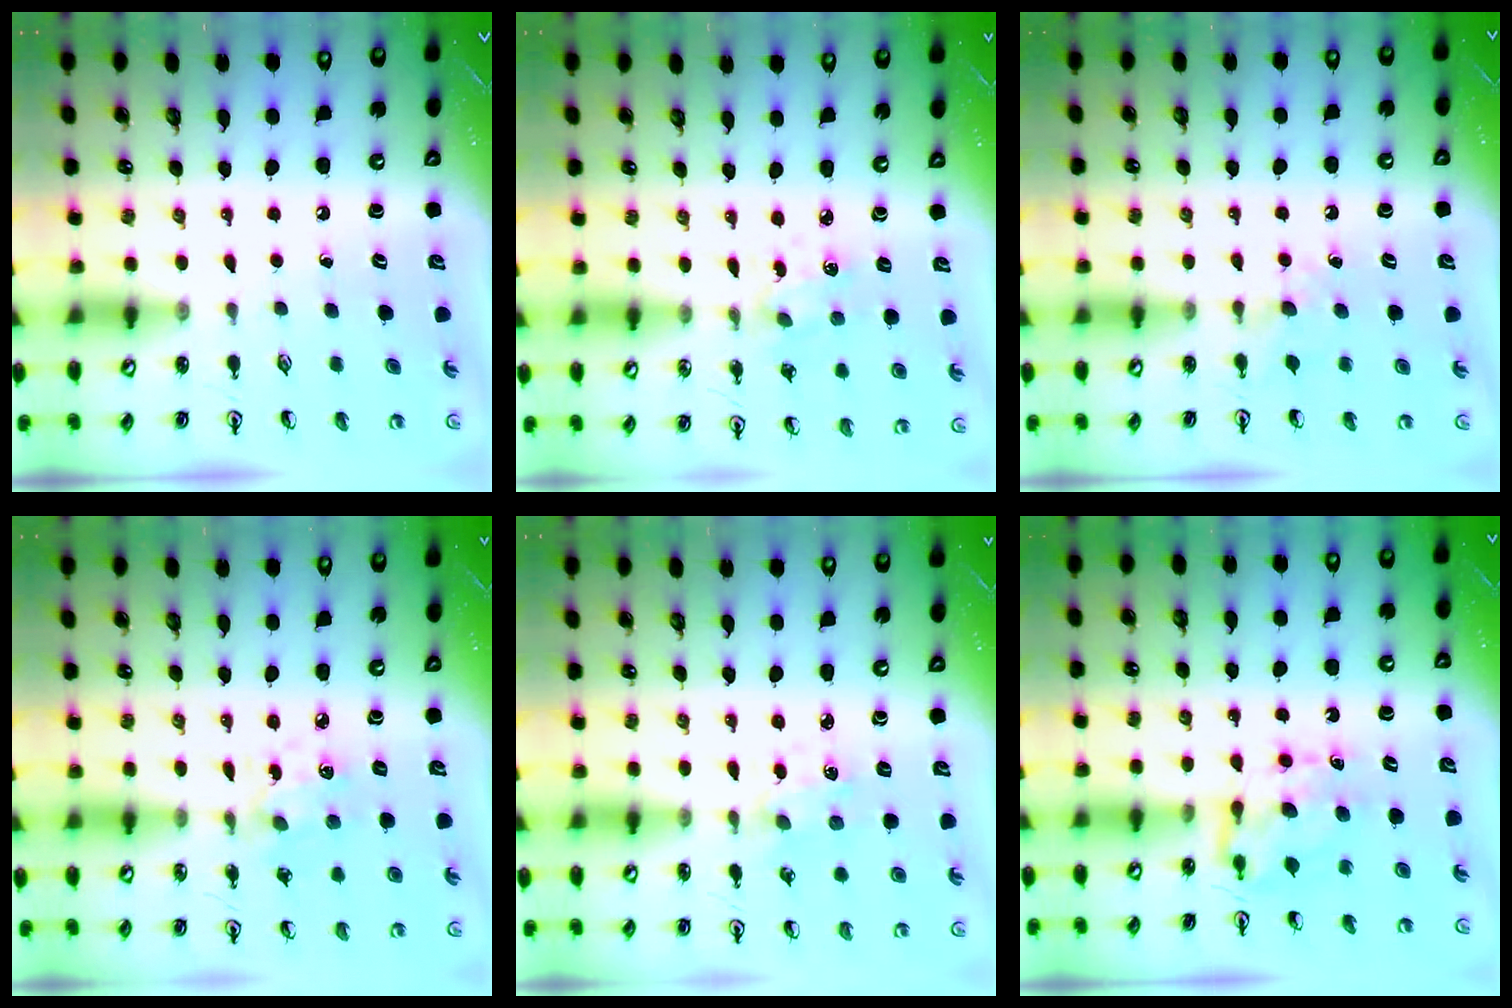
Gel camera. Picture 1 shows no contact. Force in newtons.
{"total": 2.0, "press": 2.0, "slide": 0.2}
{"total": 4.5, "press": 4.5, "slide": 0.5}
{"total": 2.6, "press": 2.4, "slide": 0.9}
{"total": 0.0}
{"total": 6.7, "press": 6.6, "slide": 0.7}